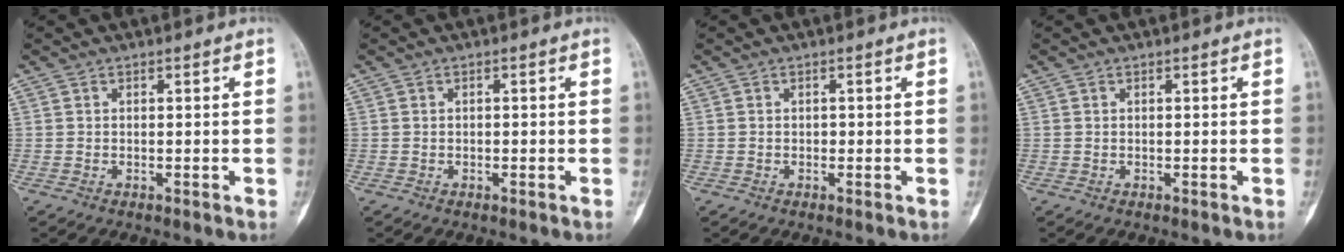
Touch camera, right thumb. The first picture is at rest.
{"total": 0.0}
{"total": 0.5, "force": [-0.1, 0.4, 0.3], "torque": [0.002, 0.003, -0.004]}
{"total": 0.0}